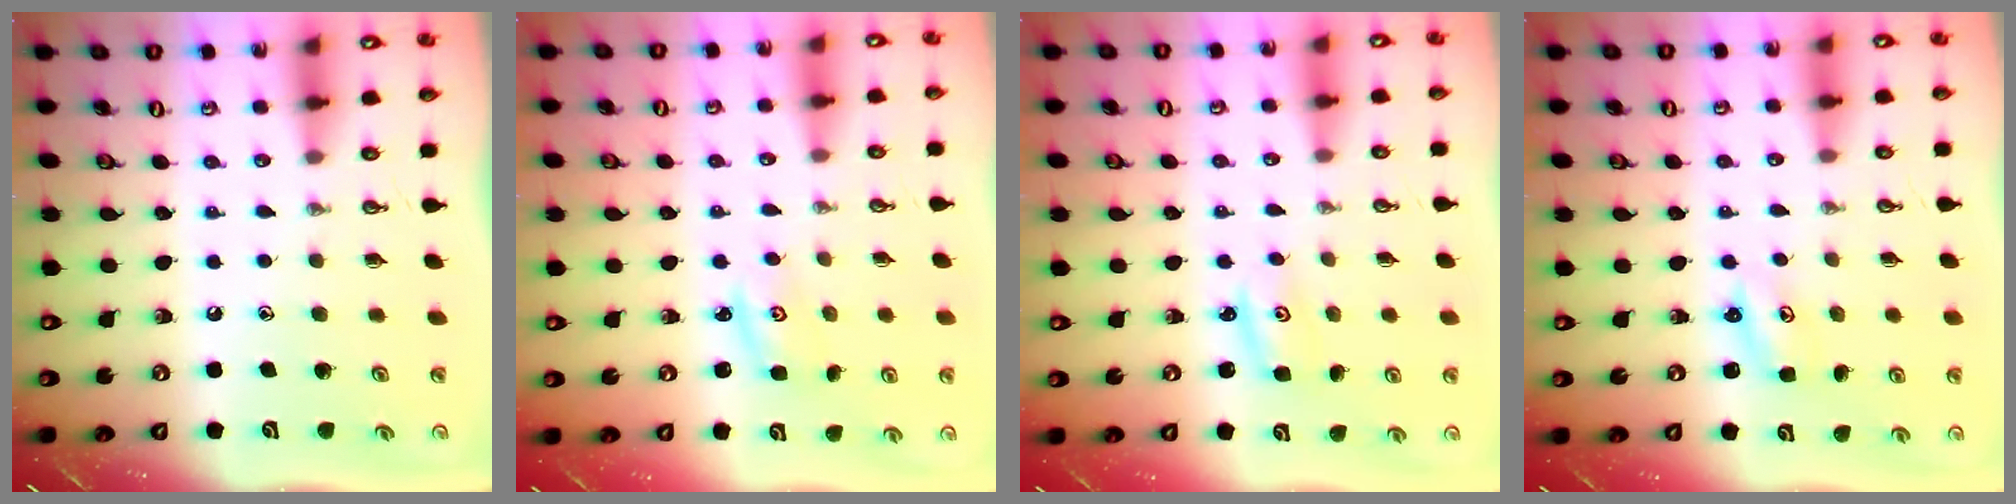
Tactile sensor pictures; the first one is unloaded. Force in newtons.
{"total": 2.3, "press": 2.3, "slide": 0.3}
{"total": 2.7, "press": 2.7, "slide": 0.2}
{"total": 2.2, "press": 2.1, "slide": 0.4}